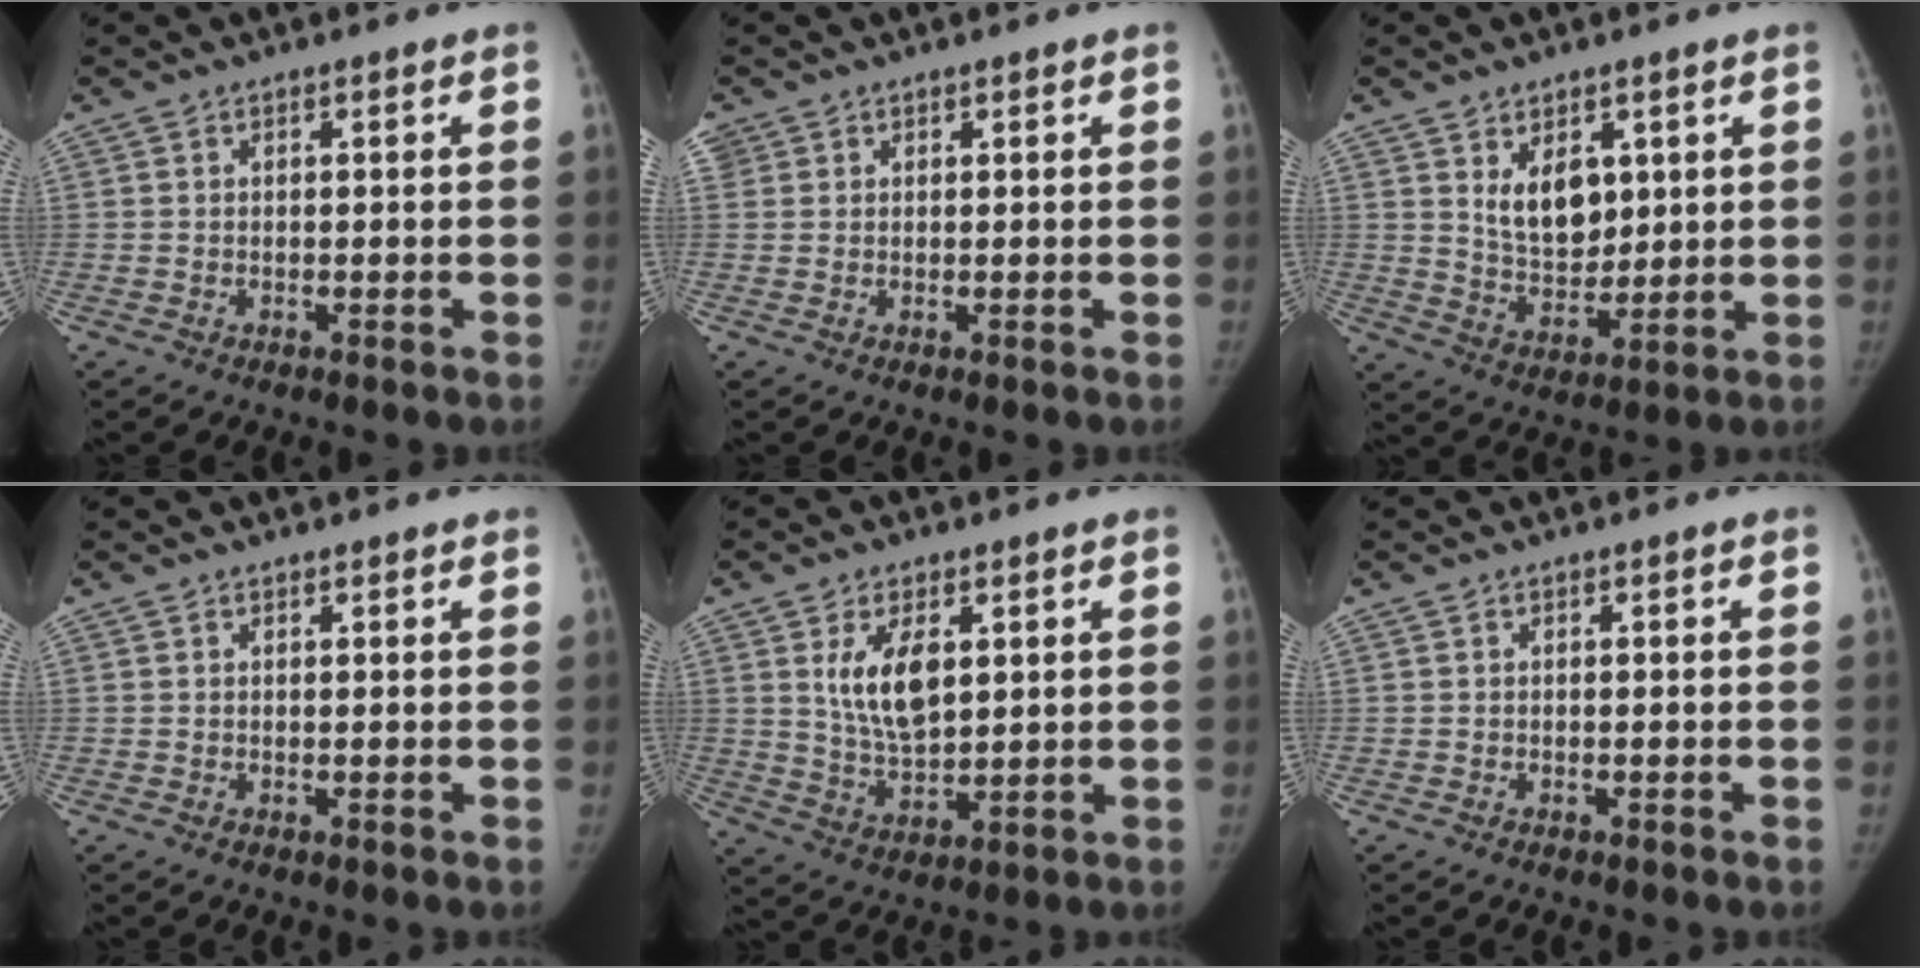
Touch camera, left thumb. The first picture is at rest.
{"total": 1.5, "force": [0.9, 1.2, -0.1], "torque": [0.019, -0.003, 0.009]}
{"total": 8.9, "force": [3.3, 5.7, 5.9], "torque": [-0.067, -0.030, 0.070]}
{"total": 0.9, "force": [0.8, 0.4, 0.2], "torque": [0.000, -0.004, 0.011]}
{"total": 9.6, "force": [3.1, 5.1, 7.6], "torque": [-0.121, -0.020, 0.066]}
{"total": 0.0}